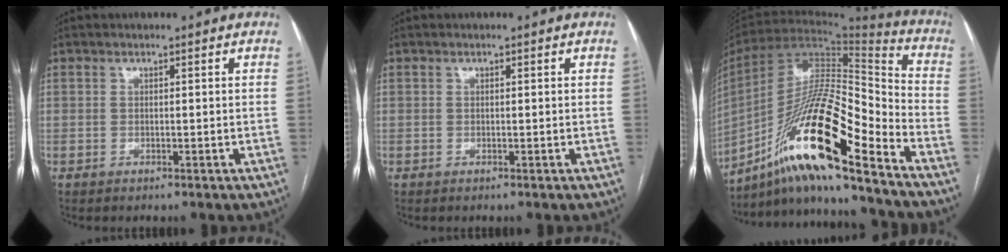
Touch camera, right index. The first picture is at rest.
{"total": 0.0}
{"total": 21.8, "force": [-13.9, 2.1, 16.7], "torque": [-0.318, -0.002, -0.251]}